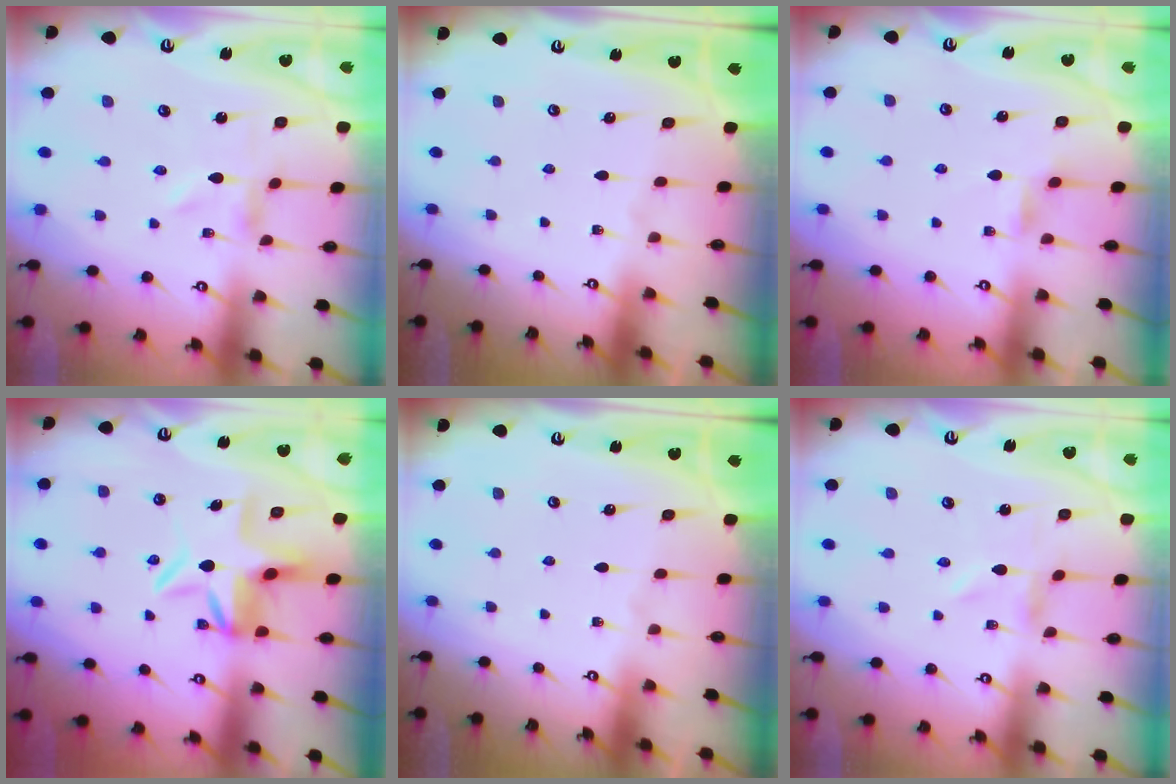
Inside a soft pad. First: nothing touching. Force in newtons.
{"total": 0.0}
{"total": 1.8, "press": 1.8, "slide": 0.3}
{"total": 6.6, "press": 6.0, "slide": 2.7}
{"total": 0.0}
{"total": 0.0}